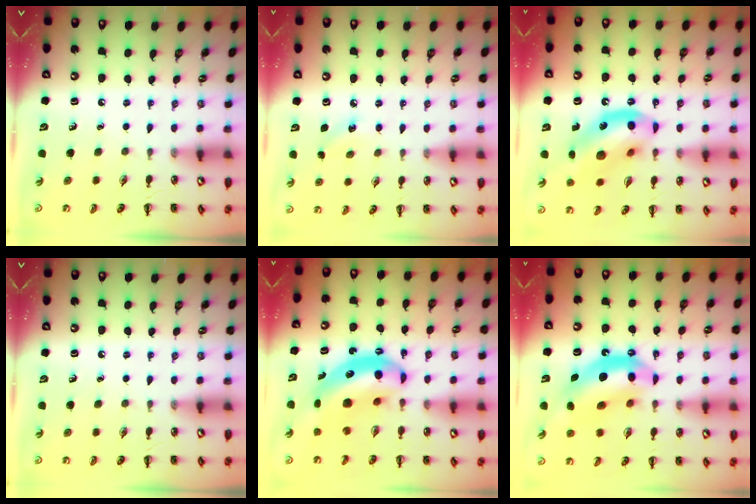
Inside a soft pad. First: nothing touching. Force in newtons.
{"total": 7.1, "press": 6.7, "slide": 2.1}
{"total": 15.5, "press": 15.1, "slide": 3.4}
{"total": 0.0}
{"total": 11.6, "press": 11.1, "slide": 3.3}
{"total": 14.9, "press": 14.2, "slide": 4.2}